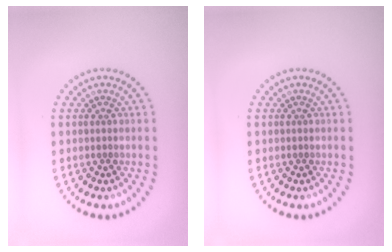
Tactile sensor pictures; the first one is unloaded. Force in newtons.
{"total": 0.0}